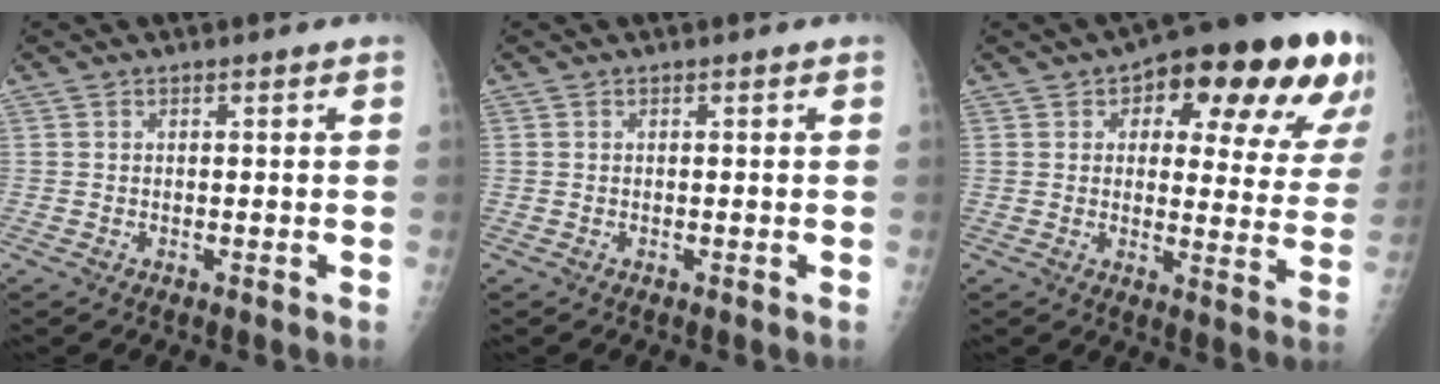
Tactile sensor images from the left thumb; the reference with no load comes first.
{"total": 0.0}
{"total": 23.8, "force": [11.9, 9.9, 18.1], "torque": [-0.191, -0.007, 0.151]}